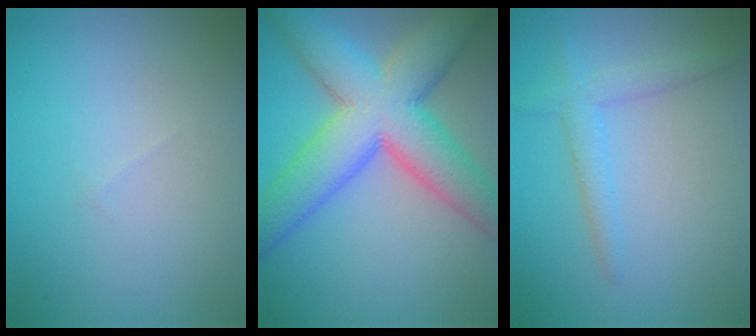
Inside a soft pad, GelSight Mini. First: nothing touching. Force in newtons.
{"total": 10.7, "press": 10.7, "slide": 0.3}
{"total": 1.3, "press": 1.3, "slide": 0.1}